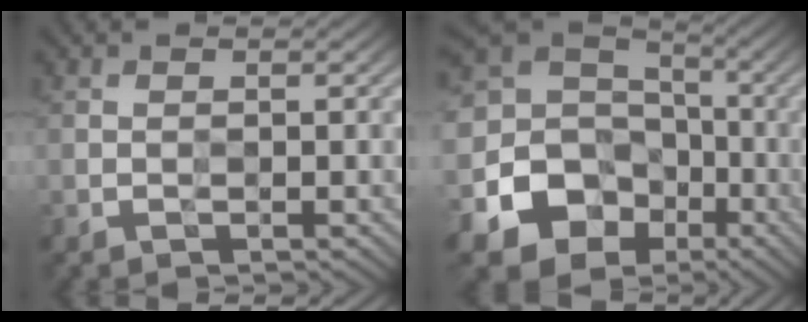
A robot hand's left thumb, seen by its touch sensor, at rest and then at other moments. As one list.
[{"total": 19.8, "force": [-6.5, 17.2, 7.3], "torque": [-0.220, -0.028, -0.117]}]